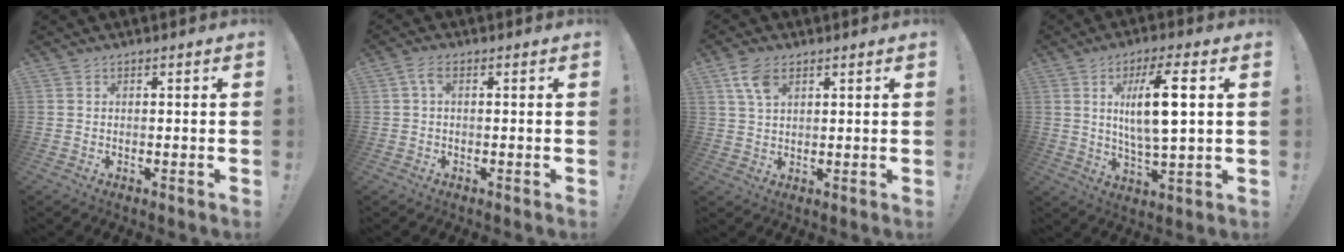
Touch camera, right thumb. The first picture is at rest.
{"total": 2.8, "force": [0.4, 1.0, 2.5], "torque": [-0.059, 0.009, 0.008]}
{"total": 6.3, "force": [3.1, 3.4, 4.2], "torque": [-0.079, -0.005, 0.060]}
{"total": 12.9, "force": [2.9, 2.8, 12.2], "torque": [-0.211, -0.009, 0.038]}